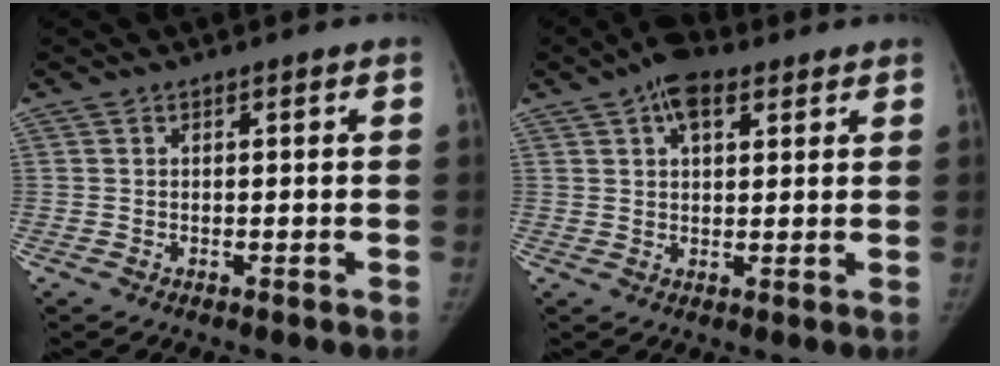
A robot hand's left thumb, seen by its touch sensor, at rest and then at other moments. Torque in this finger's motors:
{"motor_torque": [1.20, 0.56, 1.37, -1.04, 0.34]}